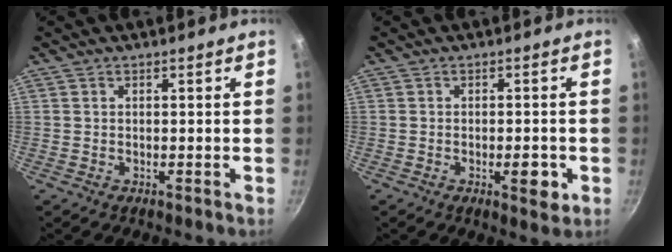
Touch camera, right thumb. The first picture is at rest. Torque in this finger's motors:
{"motor_torque": [1.09, 0.86, 0.78, -0.46, 0.05]}